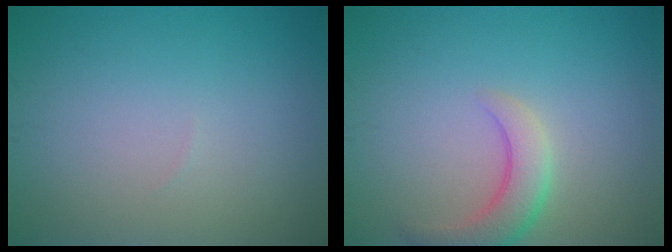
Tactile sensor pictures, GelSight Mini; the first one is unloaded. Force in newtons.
{"total": 3.5, "press": 3.5, "slide": 0.4}